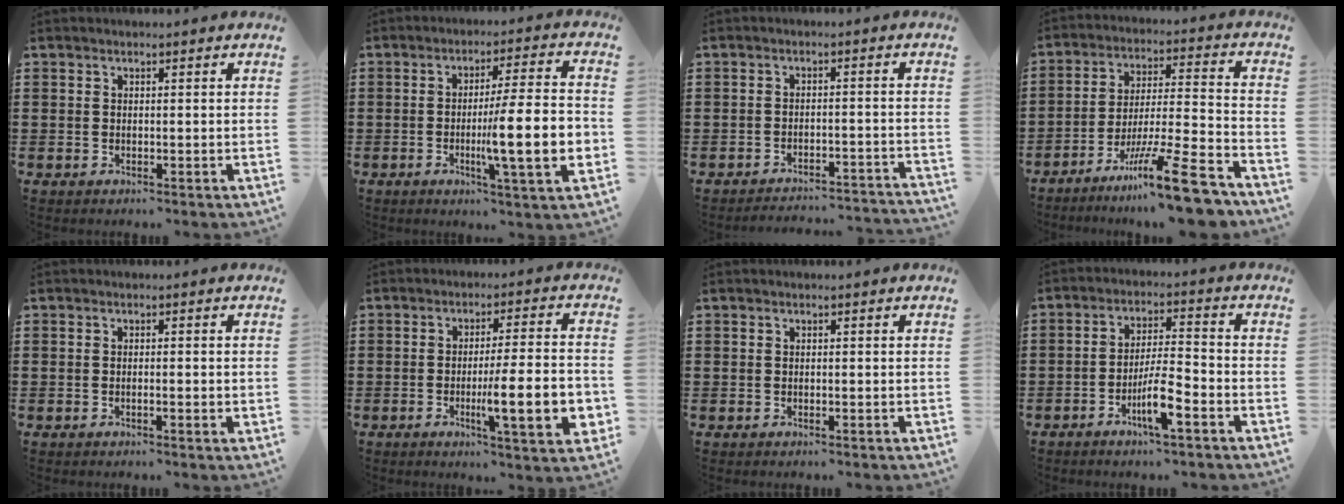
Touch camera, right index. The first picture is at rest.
{"total": 12.2, "force": [-2.5, 1.3, 11.9], "torque": [-0.189, -0.013, -0.048]}
{"total": 3.0, "force": [-3.0, 0.0, 0.4], "torque": [-0.011, -0.001, -0.064]}
{"total": 15.1, "force": [-11.1, 1.0, 10.2], "torque": [-0.154, 0.033, -0.194]}
{"total": 0.8, "force": [-0.3, 0.0, 0.8], "torque": [-0.014, -0.004, -0.005]}
{"total": 12.0, "force": [-2.8, 1.9, 11.5], "torque": [-0.184, -0.015, -0.052]}
{"total": 0.0}
{"total": 6.3, "force": [-3.4, 1.1, 5.1], "torque": [-0.106, -0.005, -0.067]}